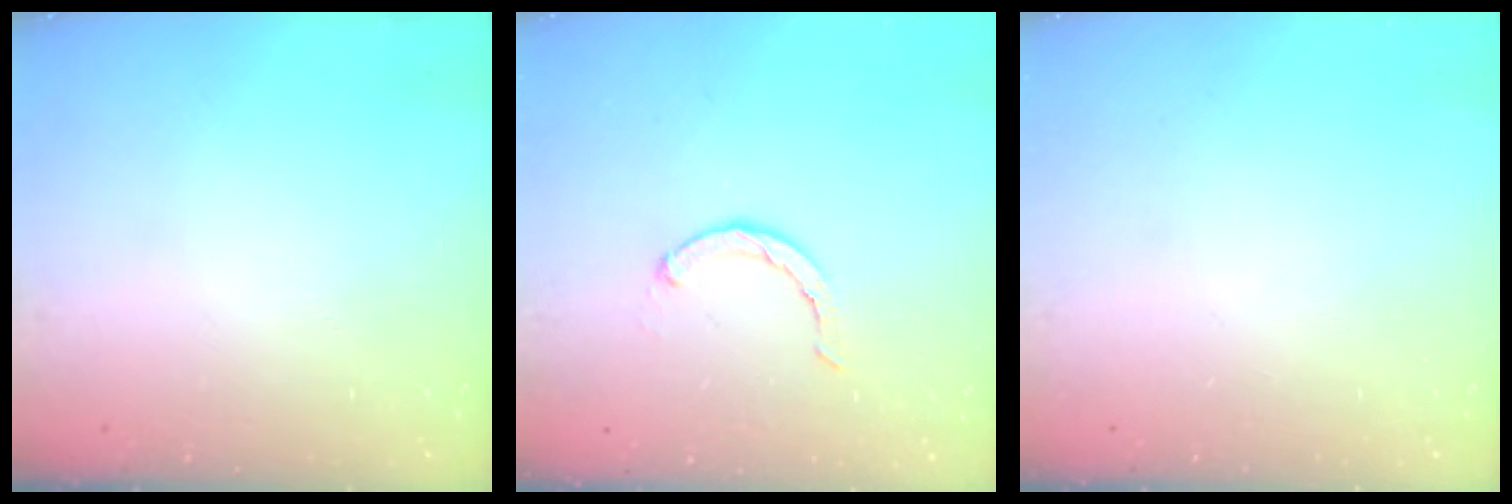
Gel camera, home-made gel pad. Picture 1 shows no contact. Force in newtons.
{"total": 3.1, "press": 3.0, "slide": 0.5}
{"total": 0.0}